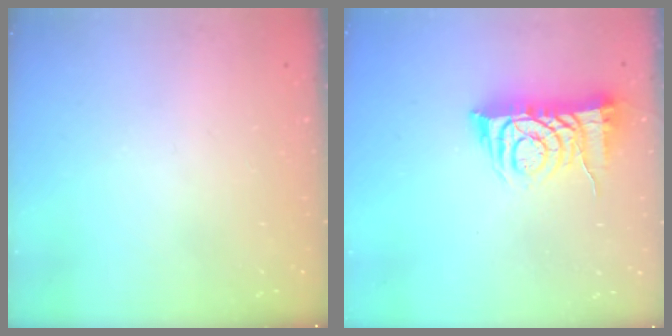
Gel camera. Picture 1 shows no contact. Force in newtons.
{"total": 8.9, "press": 8.8, "slide": 1.0}